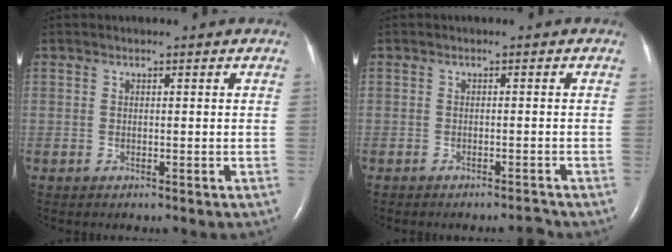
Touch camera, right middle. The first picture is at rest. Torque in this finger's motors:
{"motor_torque": [-0.10, 0.10, -0.08, -0.01]}